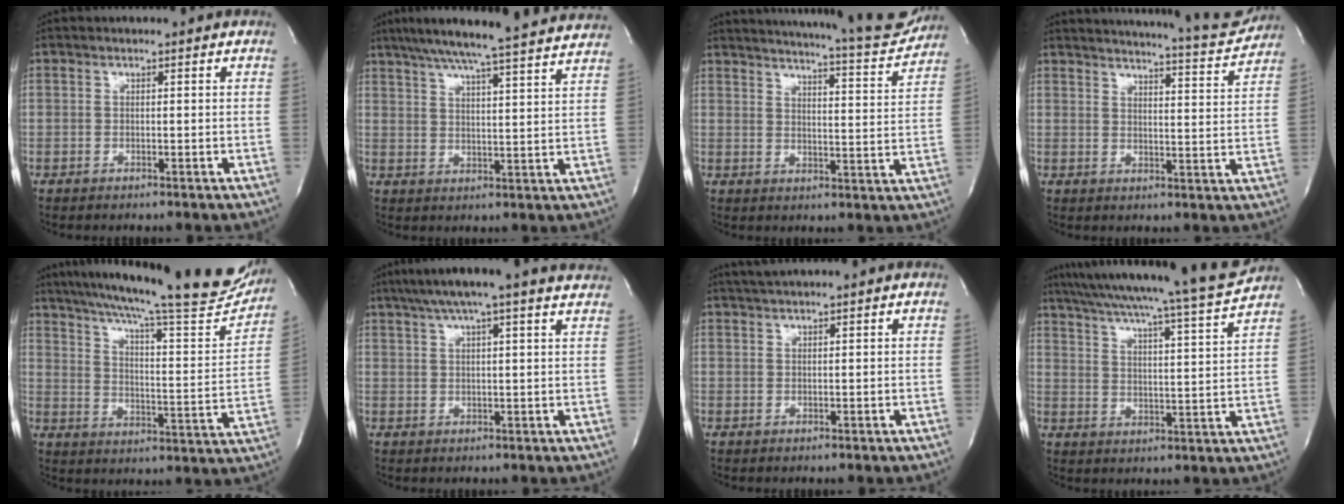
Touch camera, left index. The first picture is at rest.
{"total": 22.1, "force": [19.9, 0.2, 9.5], "torque": [-0.158, 0.001, 0.260]}
{"total": 18.4, "force": [17.3, 1.0, 6.0], "torque": [-0.092, -0.055, 0.212]}
{"total": 15.7, "force": [15.1, 0.7, 4.5], "torque": [-0.069, -0.046, 0.183]}
{"total": 28.4, "force": [24.6, 2.8, 13.9], "torque": [-0.228, -0.051, 0.319]}
{"total": 14.9, "force": [12.6, 0.1, 8.0], "torque": [-0.136, 0.035, 0.157]}
{"total": 2.7, "force": [2.4, -0.5, 1.2], "torque": [-0.020, 0.018, 0.047]}
{"total": 20.7, "force": [18.6, -1.3, 9.2], "torque": [-0.158, -0.039, 0.258]}